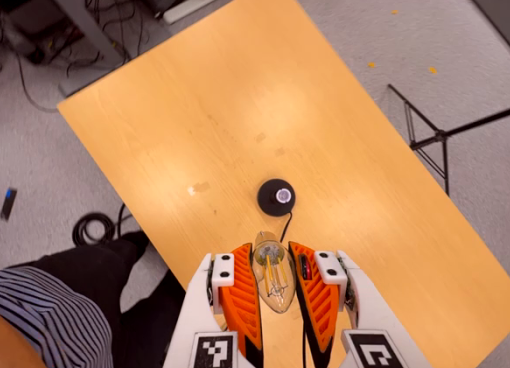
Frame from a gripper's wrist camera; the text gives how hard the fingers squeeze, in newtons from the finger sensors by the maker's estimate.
{"total": 21.7, "left": 24.0, "right": 19.4}